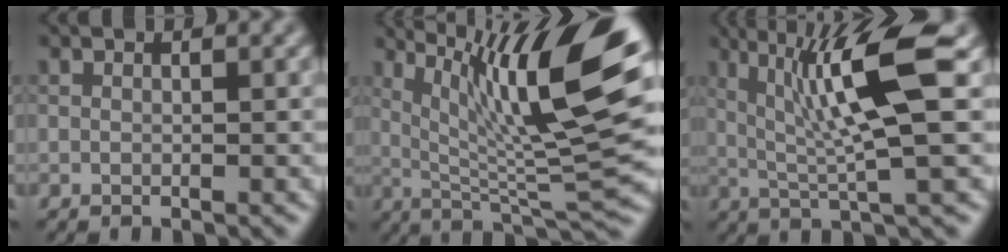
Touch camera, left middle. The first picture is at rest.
{"total": 14.0, "force": [5.1, 2.7, 12.8], "torque": [-0.203, 0.011, 0.094]}
{"total": 8.5, "force": [2.3, 1.3, 8.1], "torque": [-0.140, 0.004, 0.040]}